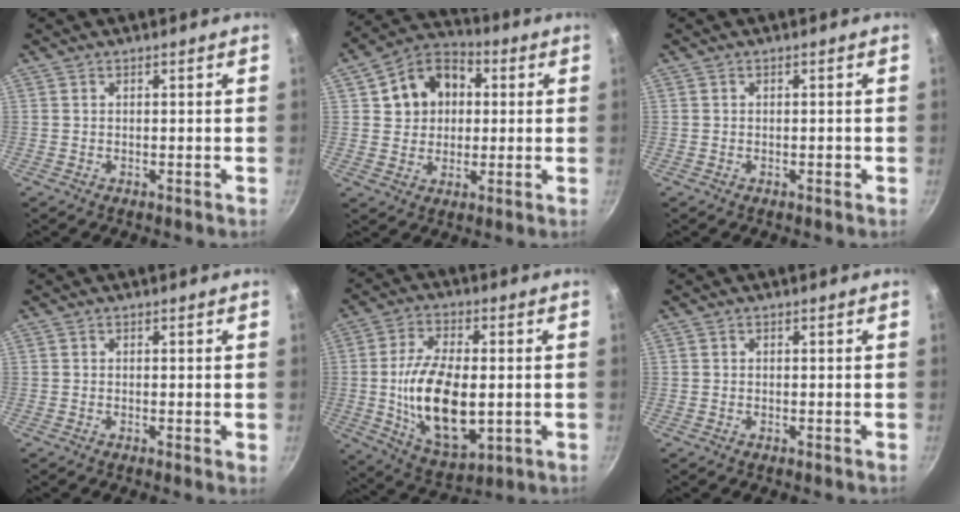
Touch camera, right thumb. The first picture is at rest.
{"total": 12.2, "force": [2.4, 10.0, 6.5], "torque": [-0.082, 0.020, 0.026]}
{"total": 0.7, "force": [-0.2, 0.4, 0.4], "torque": [-0.003, 0.005, -0.004]}
{"total": 0.9, "force": [-0.1, 0.1, 0.8], "torque": [-0.012, -0.002, -0.004]}
{"total": 17.6, "force": [-1.0, 9.1, 15.0], "torque": [-0.264, -0.002, -0.009]}
{"total": 0.0}